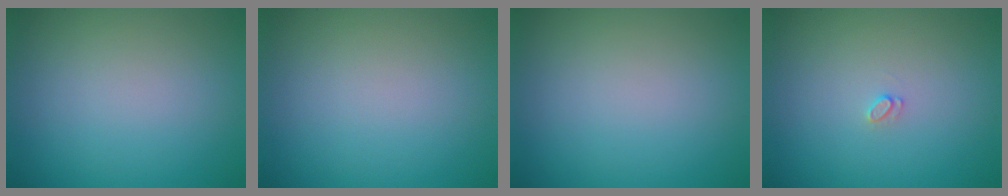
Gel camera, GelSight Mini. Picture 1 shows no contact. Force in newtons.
{"total": 0.0}
{"total": 0.0}
{"total": 0.7, "press": 0.7, "slide": 0.1}